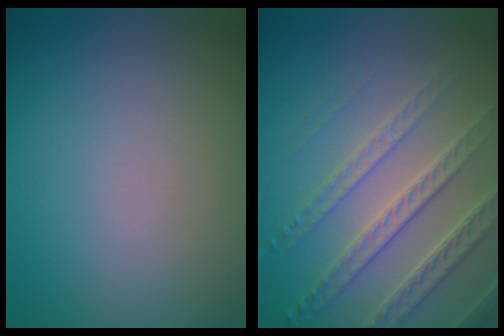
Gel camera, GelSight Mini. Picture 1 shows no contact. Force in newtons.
{"total": 4.7, "press": 4.0, "slide": 2.5}